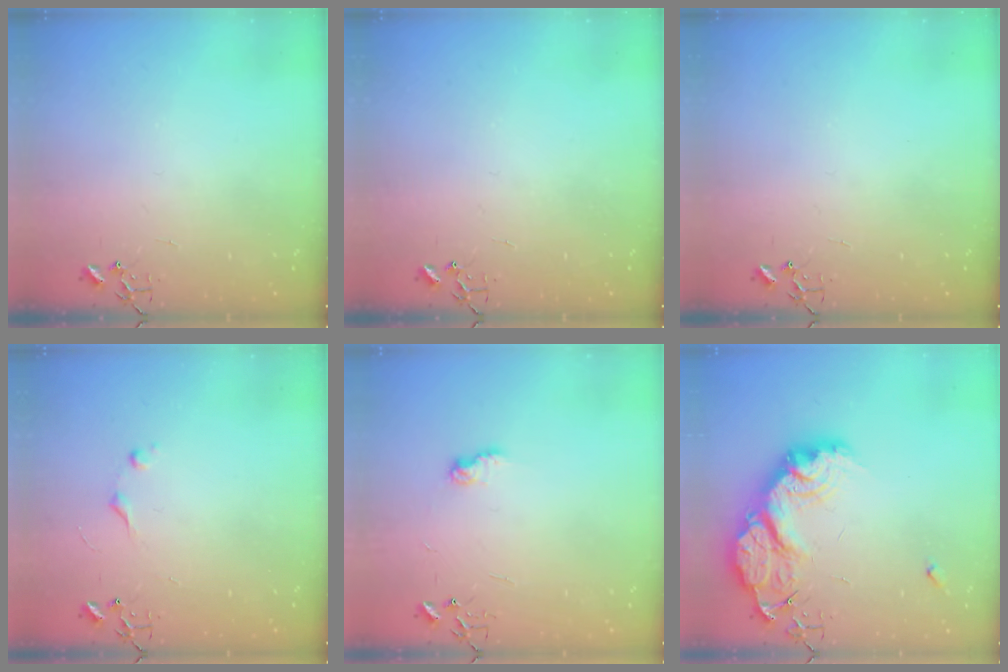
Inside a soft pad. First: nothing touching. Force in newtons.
{"total": 0.0}
{"total": 0.0}
{"total": 5.2, "press": 5.1, "slide": 0.7}
{"total": 6.3, "press": 6.3, "slide": 0.1}
{"total": 25.2, "press": 25.1, "slide": 2.0}